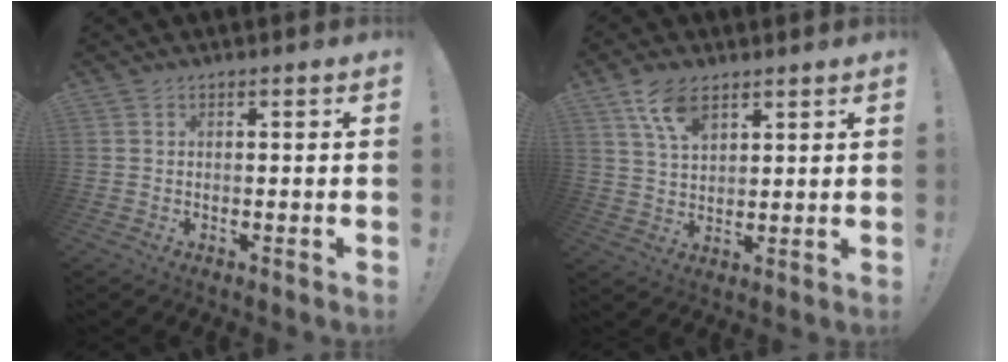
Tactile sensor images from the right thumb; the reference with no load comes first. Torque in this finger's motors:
{"motor_torque": [0.52, 1.49, 0.50, 0.26, 0.02]}